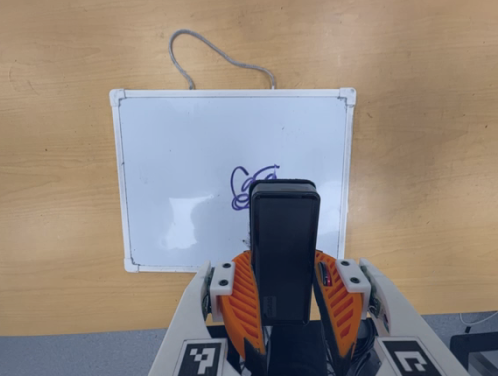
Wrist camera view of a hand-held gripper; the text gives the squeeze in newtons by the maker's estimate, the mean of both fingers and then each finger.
{"total": 9.5, "left": 6.9, "right": 12.0}